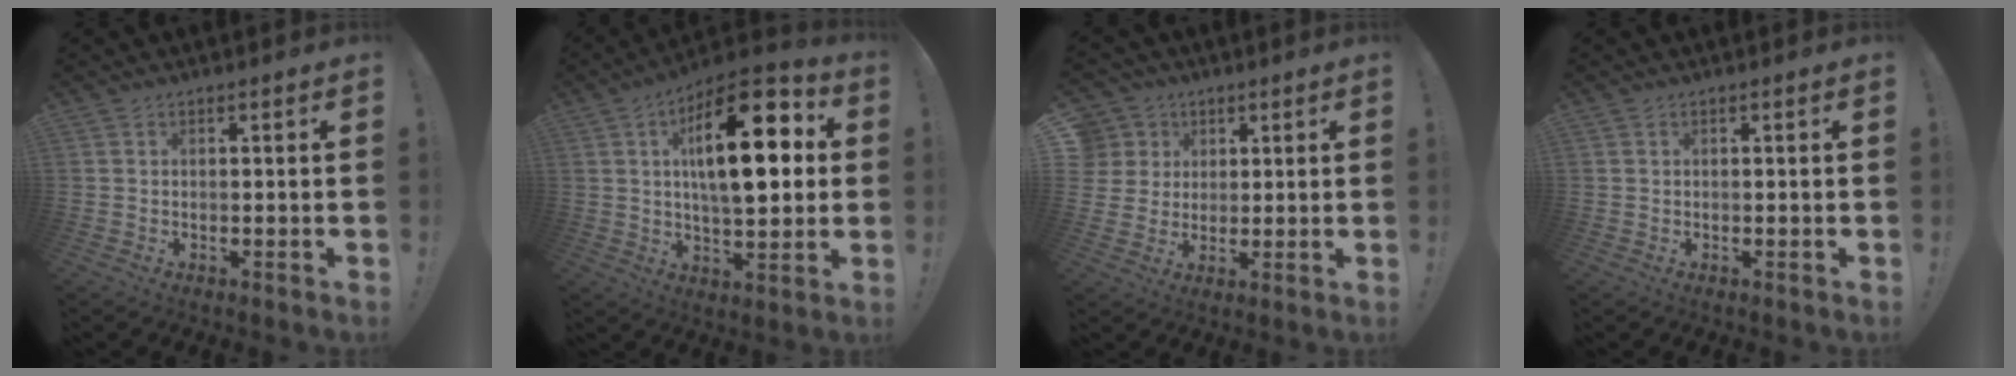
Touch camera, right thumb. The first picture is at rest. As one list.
[{"total": 22.1, "force": [5.2, 9.3, 19.4], "torque": [-0.299, -0.006, 0.074]}, {"total": 7.9, "force": [2.5, 7.3, 1.5], "torque": [-0.024, -0.010, 0.057]}, {"total": 0.0}]